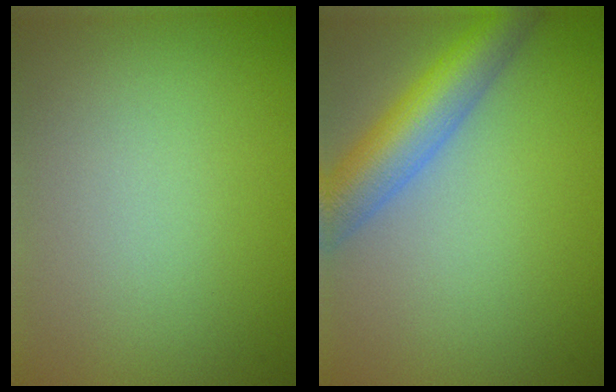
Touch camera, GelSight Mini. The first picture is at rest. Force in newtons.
{"total": 6.2, "press": 6.2, "slide": 0.3}